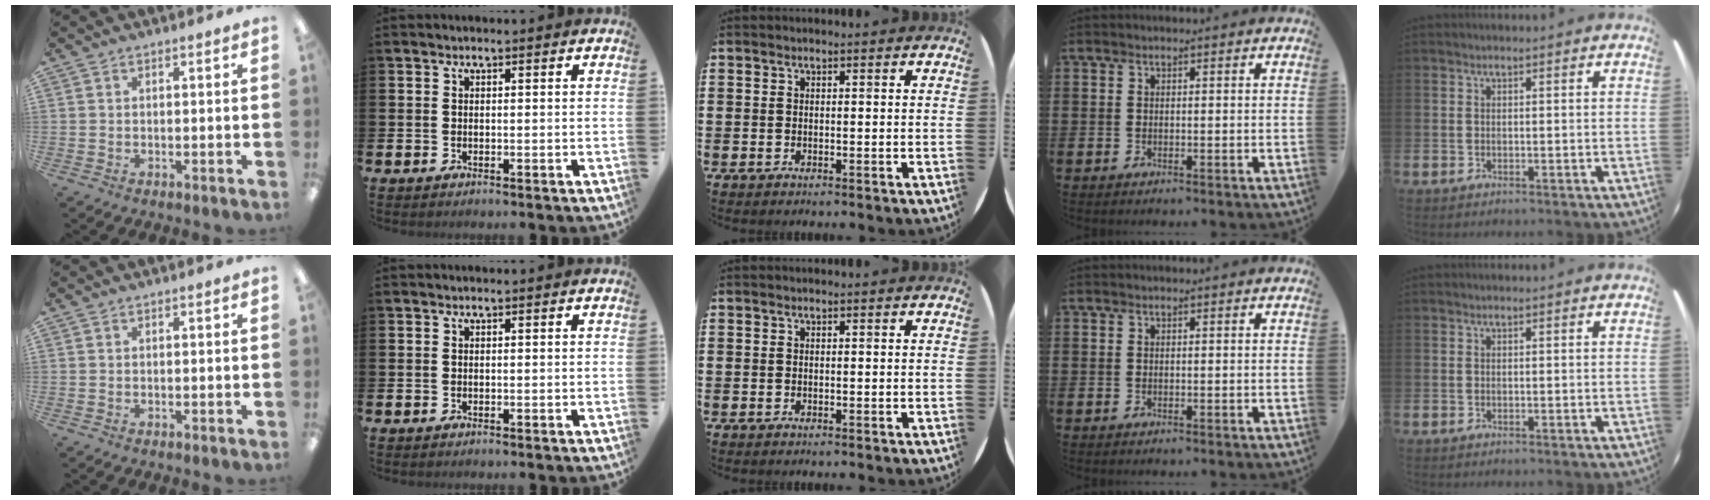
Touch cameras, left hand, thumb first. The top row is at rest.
{}